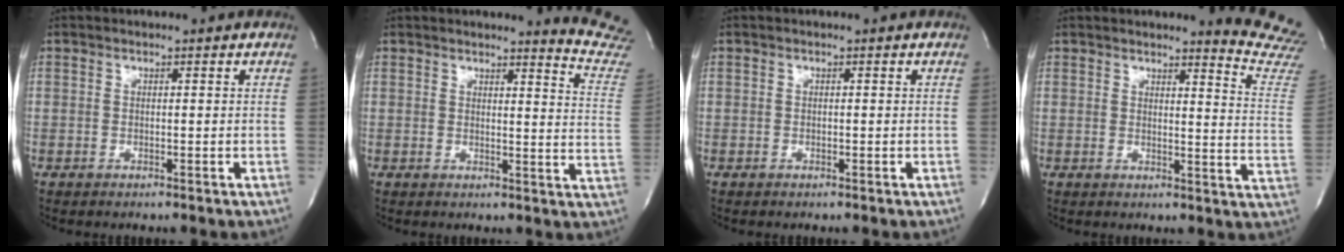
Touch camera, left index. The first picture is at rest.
{"total": 10.3, "force": [10.1, -1.5, 0.7], "torque": [-0.001, -0.129, 0.083]}
{"total": 0.0}
{"total": 11.5, "force": [11.2, -1.1, 1.9], "torque": [-0.006, -0.137, 0.093]}